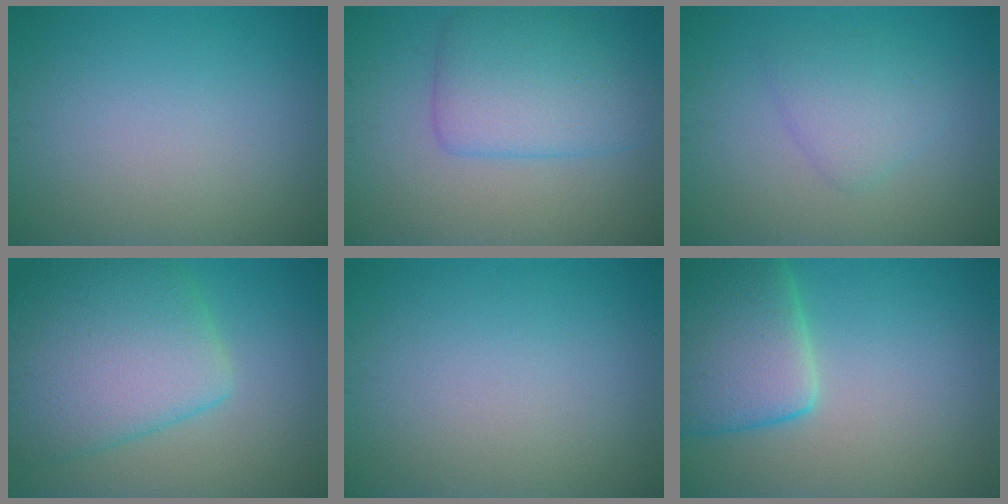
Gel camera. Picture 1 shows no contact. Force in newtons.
{"total": 5.5, "press": 5.5, "slide": 0.2}
{"total": 2.6, "press": 2.6, "slide": 0.2}
{"total": 8.9, "press": 8.9, "slide": 0.4}
{"total": 0.0}
{"total": 7.7, "press": 7.7, "slide": 0.9}